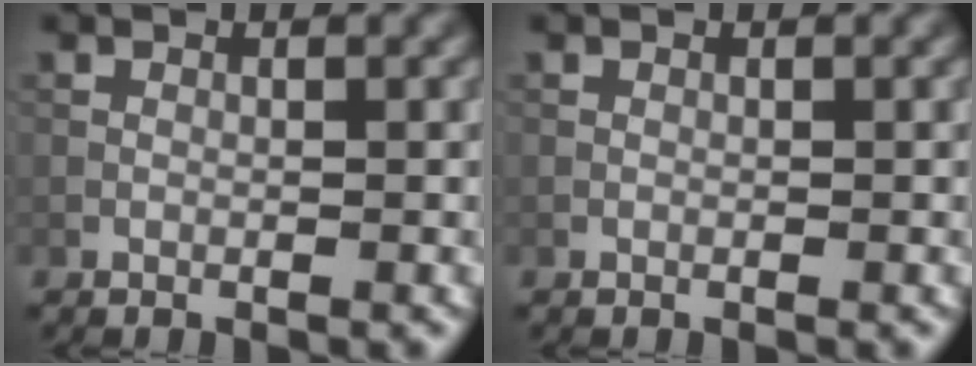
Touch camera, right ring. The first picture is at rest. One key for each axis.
{"total": 0.0}